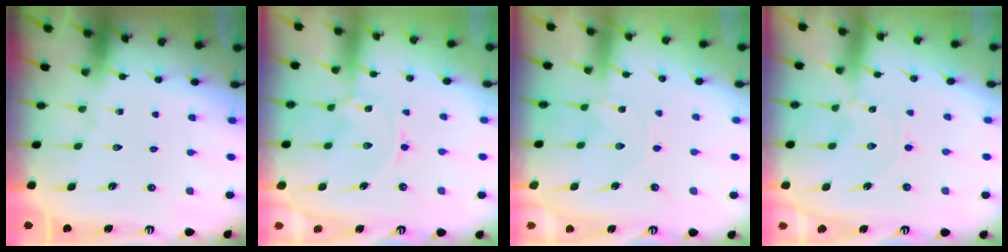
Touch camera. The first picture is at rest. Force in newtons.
{"total": 1.5, "press": 1.5, "slide": 0.0}
{"total": 0.0}
{"total": 0.0}